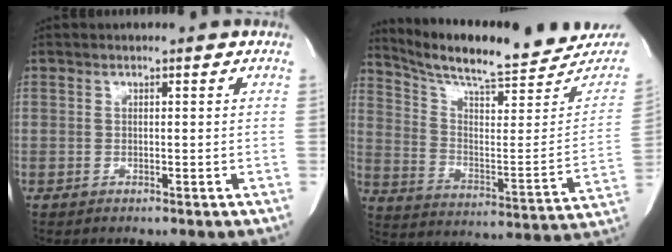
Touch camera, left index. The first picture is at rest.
{"total": 22.1, "force": [20.1, 2.9, 8.6], "torque": [-0.140, -0.058, 0.282]}